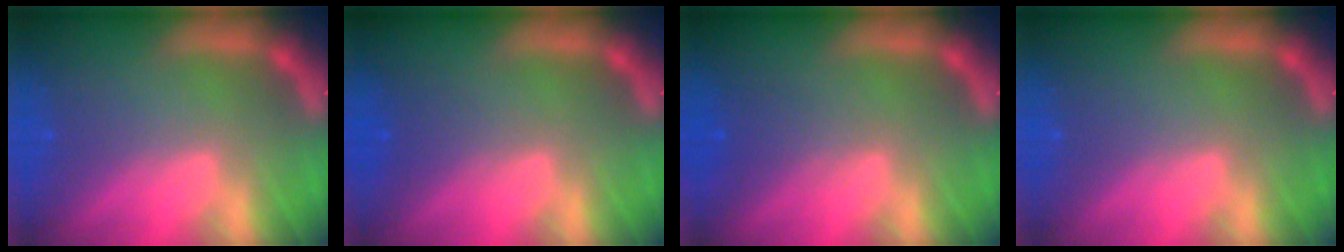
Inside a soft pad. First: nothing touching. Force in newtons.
{"total": 1.5}
{"total": 2.0}
{"total": 0.0}